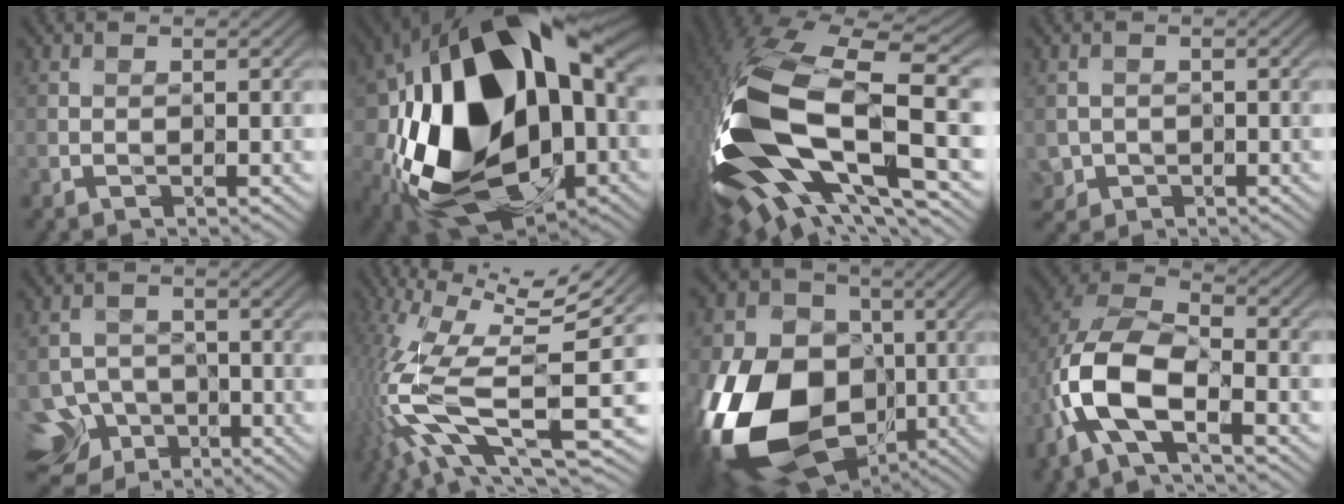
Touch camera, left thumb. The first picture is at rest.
{"total": 20.0, "force": [-0.1, 13.8, 14.5], "torque": [-0.326, -0.054, 0.023]}
{"total": 20.3, "force": [-2.5, 9.1, 18.0], "torque": [-0.405, -0.050, -0.031]}
{"total": 1.7, "force": [-0.7, 1.6, -0.3], "torque": [0.002, -0.010, -0.013]}
{"total": 8.2, "force": [-5.6, 5.6, 2.0], "torque": [-0.043, -0.021, -0.095]}
{"total": 12.5, "force": [-1.4, 3.5, 11.9], "torque": [-0.270, -0.005, -0.013]}
{"total": 20.5, "force": [-5.2, 15.3, 12.6], "torque": [-0.303, -0.039, -0.093]}
{"total": 10.6, "force": [-3.9, 5.2, 8.3], "torque": [-0.191, -0.006, -0.084]}